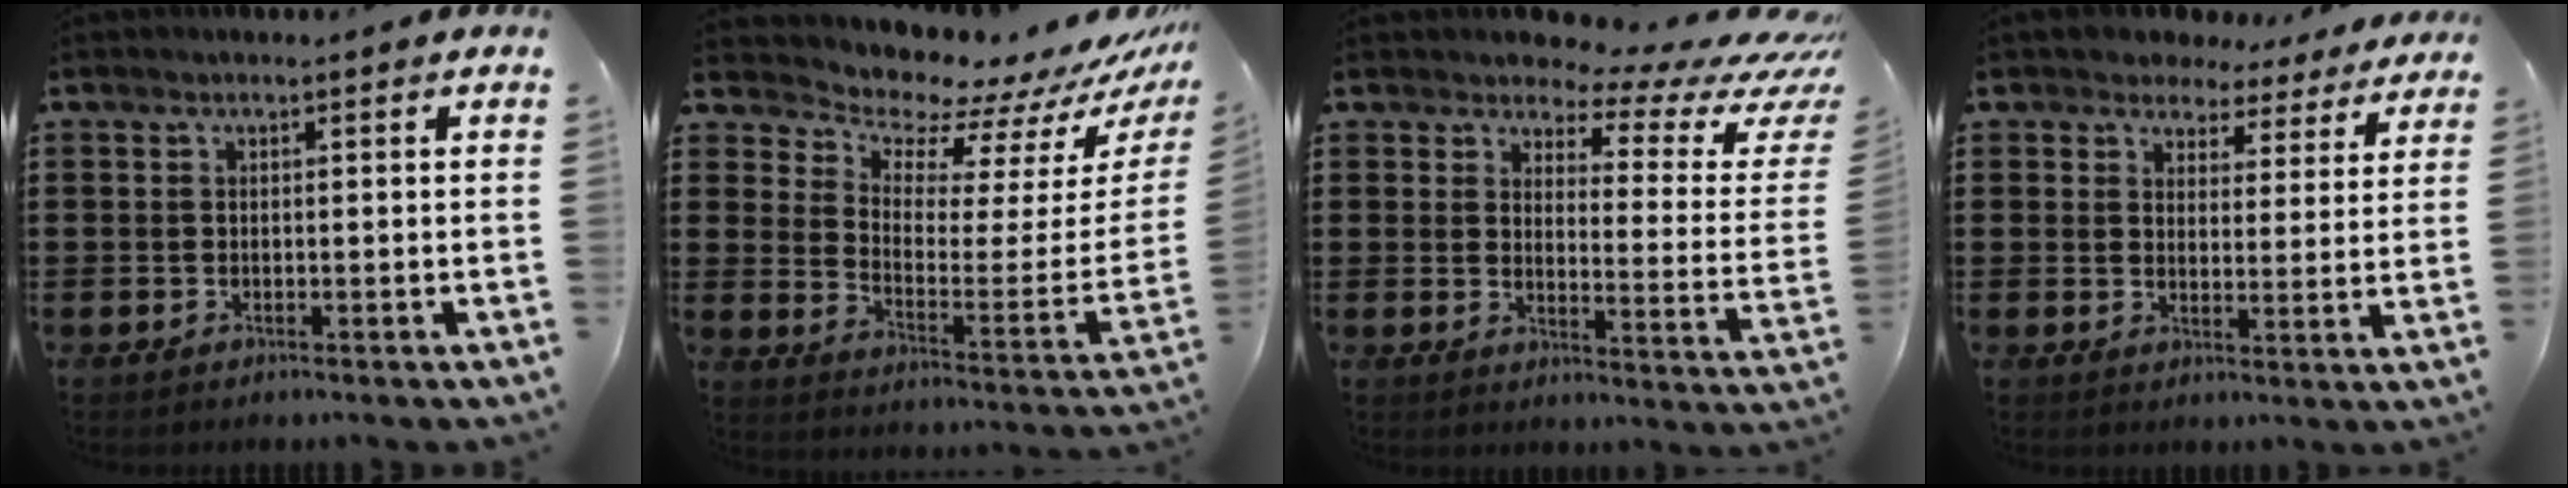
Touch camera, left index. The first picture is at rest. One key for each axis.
{"total": 7.6, "fx": 7.4, "fy": 1.5, "fz": 0.9, "tx": -0.048, "ty": -0.081, "tz": 0.126}
{"total": 5.5, "fx": 4.2, "fy": 2.1, "fz": 2.8, "tx": -0.052, "ty": -0.035, "tz": 0.065}
{"total": 4.2, "fx": 3.9, "fy": 1.6, "fz": 0.1, "tx": -0.028, "ty": -0.020, "tz": 0.065}